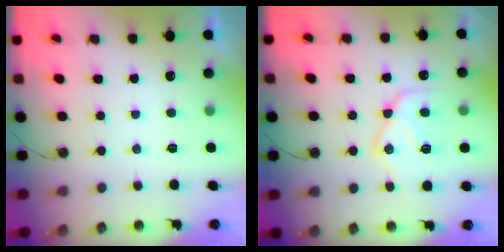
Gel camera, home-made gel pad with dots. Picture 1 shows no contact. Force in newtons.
{"total": 15.2, "press": 15.2, "slide": 0.9}